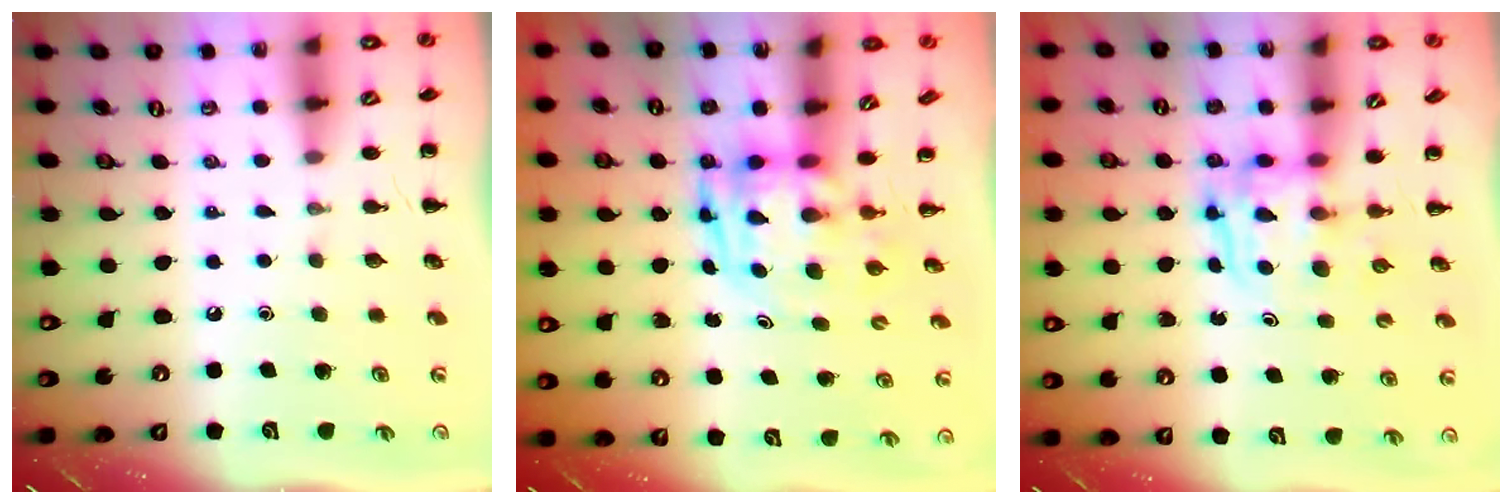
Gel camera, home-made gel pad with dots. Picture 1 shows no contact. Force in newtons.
{"total": 3.2, "press": 3.1, "slide": 0.7}
{"total": 3.6, "press": 3.6, "slide": 0.3}